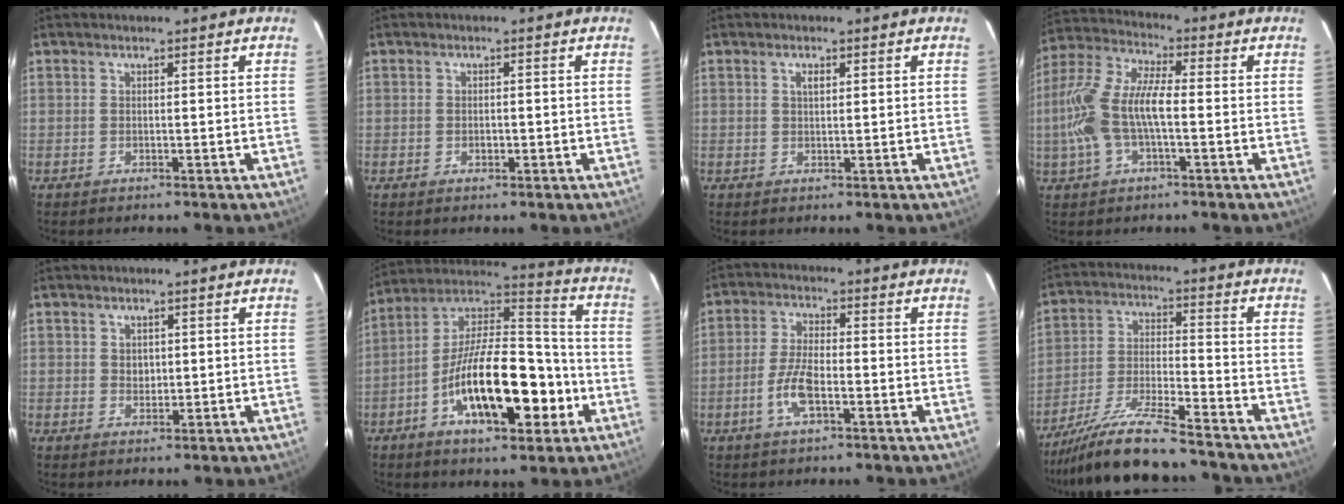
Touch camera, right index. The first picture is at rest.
{"total": 1.3, "force": [-0.3, 1.0, 0.7], "torque": [-0.012, 0.003, -0.005]}
{"total": 1.5, "force": [0.7, 0.7, 1.2], "torque": [-0.021, 0.004, 0.011]}
{"total": 13.1, "force": [-2.1, 5.0, 11.9], "torque": [-0.259, 0.009, -0.041]}
{"total": 1.9, "force": [0.6, 1.7, 0.7], "torque": [-0.007, 0.004, 0.012]}
{"total": 21.3, "force": [-7.6, 8.9, 17.8], "torque": [-0.311, 0.009, -0.126]}
{"total": 6.5, "force": [-2.5, 2.3, 5.5], "torque": [-0.119, 0.001, -0.050]}
{"total": 15.0, "force": [-13.2, 1.2, 7.0], "torque": [-0.147, -0.021, -0.231]}